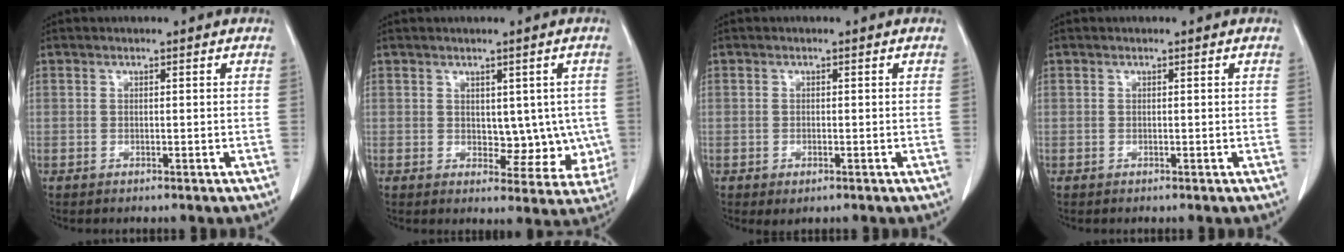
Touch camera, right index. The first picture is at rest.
{"total": 6.3, "force": [0.4, 4.1, 4.8], "torque": [-0.034, 0.005, 0.020]}
{"total": 1.3, "force": [-0.6, 0.6, 1.0], "torque": [-0.014, -0.002, -0.002]}
{"total": 0.0}